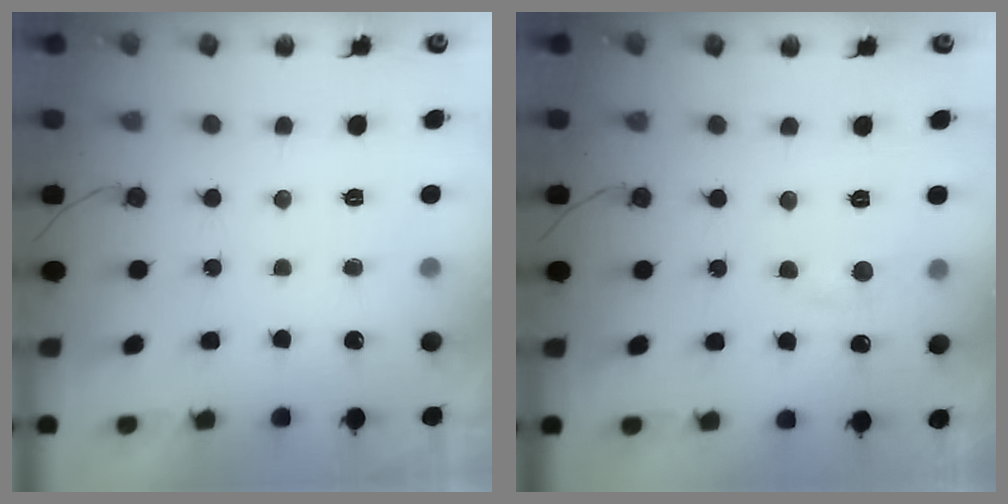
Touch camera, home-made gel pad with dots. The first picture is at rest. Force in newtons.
{"total": 5.9, "press": 5.9, "slide": 0.9}